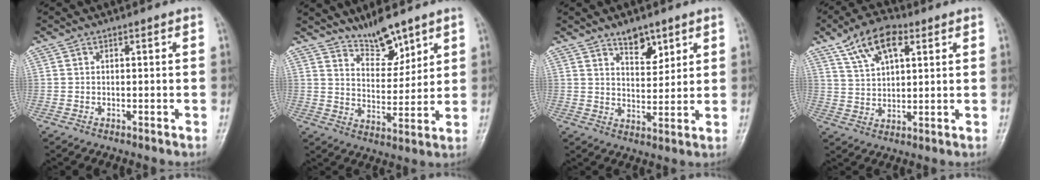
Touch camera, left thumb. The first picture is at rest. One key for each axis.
{"total": 7.8, "fx": 6.3, "fy": 2.8, "fz": 3.6, "tx": -0.035, "ty": -0.055, "tz": 0.118}
{"total": 6.2, "fx": 4.1, "fy": 3.1, "fz": 3.4, "tx": -0.028, "ty": -0.030, "tz": 0.070}
{"total": 10.2, "fx": 5.3, "fy": 5.1, "fz": 7.1, "tx": -0.113, "ty": -0.005, "tz": 0.099}